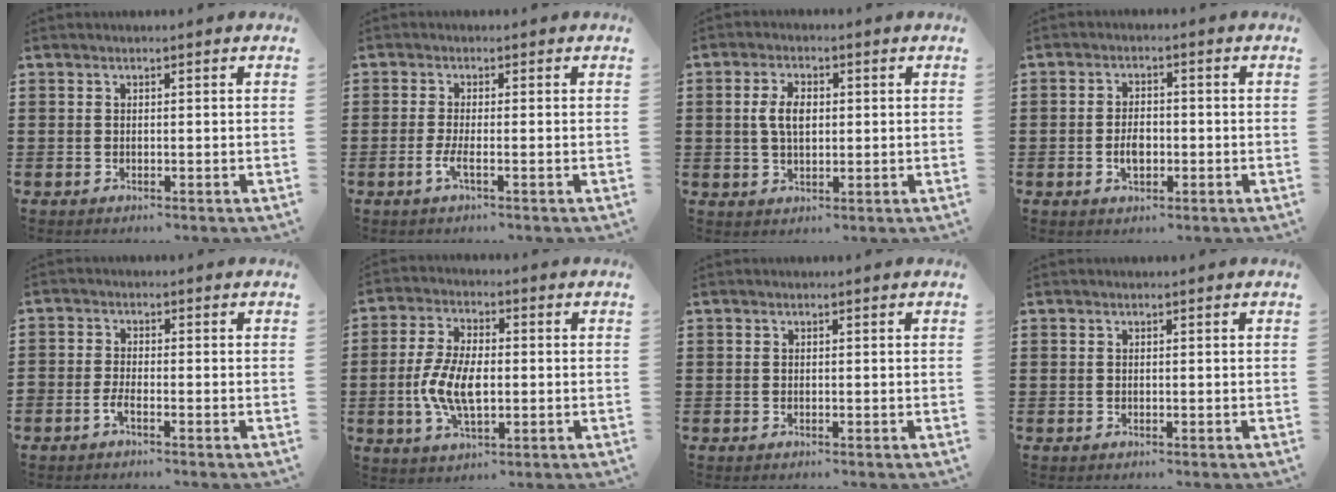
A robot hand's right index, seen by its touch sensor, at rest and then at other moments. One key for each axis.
{"total": 2.6, "fx": -1.2, "fy": 0.0, "fz": 2.3, "tx": -0.055, "ty": -0.011, "tz": -0.027}
{"total": 4.5, "fx": 0.7, "fy": 2.3, "fz": 3.8, "tx": -0.087, "ty": 0.008, "tz": 0.009}
{"total": 3.4, "fx": -0.8, "fy": 1.8, "fz": 2.8, "tx": -0.060, "ty": -0.002, "tz": -0.015}
{"total": 1.9, "fx": -1.6, "fy": 0.2, "fz": 1.1, "tx": -0.029, "ty": -0.004, "tz": -0.031}
{"total": 8.0, "fx": -1.2, "fy": 3.8, "fz": 6.9, "tx": -0.156, "ty": -0.002, "tz": -0.028}
{"total": 0.0}
{"total": 0.0}